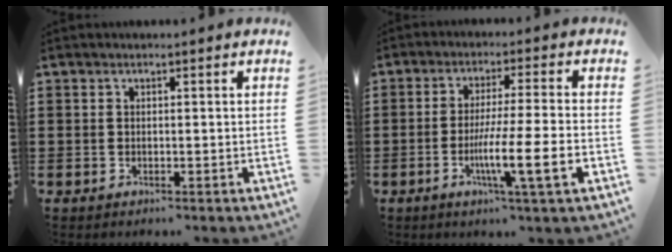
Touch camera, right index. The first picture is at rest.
{"total": 9.2, "force": [-3.1, 0.1, 8.6], "torque": [-0.155, -0.015, -0.058]}